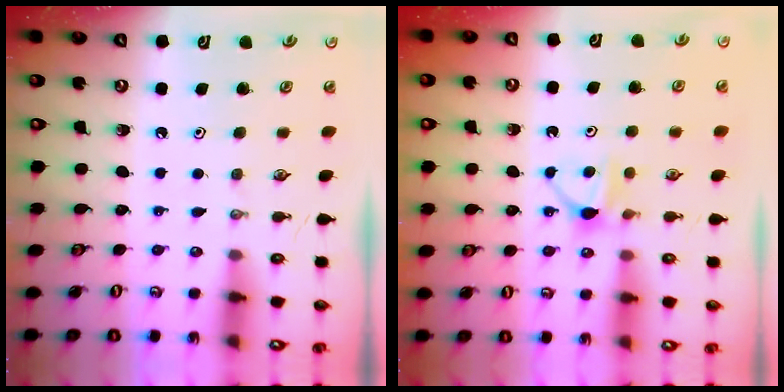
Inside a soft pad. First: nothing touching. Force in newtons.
{"total": 4.9, "press": 4.9, "slide": 0.8}